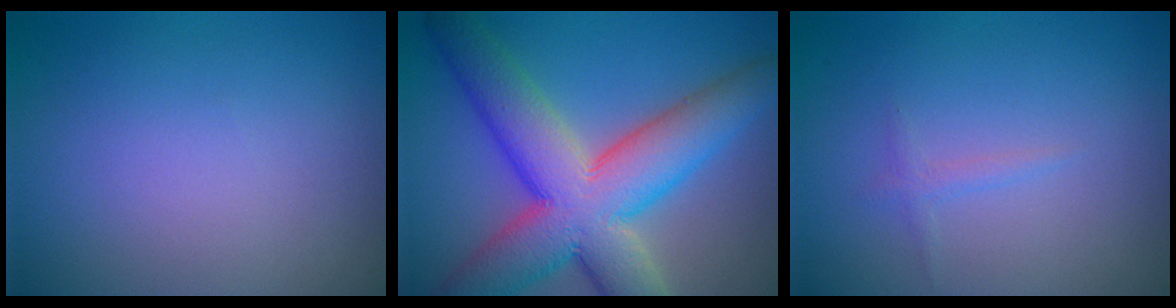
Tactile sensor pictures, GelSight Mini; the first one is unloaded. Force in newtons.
{"total": 11.8, "press": 11.8, "slide": 0.7}
{"total": 0.8, "press": 0.8, "slide": 0.0}